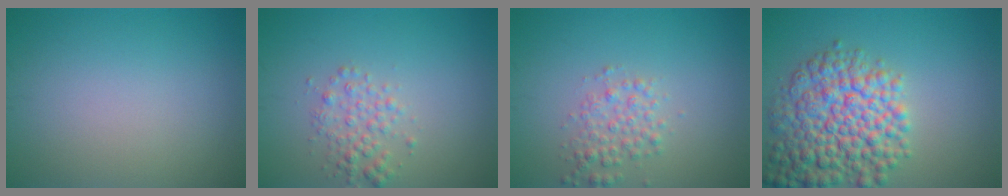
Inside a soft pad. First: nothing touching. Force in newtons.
{"total": 2.2, "press": 2.2, "slide": 0.0}
{"total": 2.4, "press": 2.4, "slide": 0.1}
{"total": 9.2, "press": 9.2, "slide": 0.3}